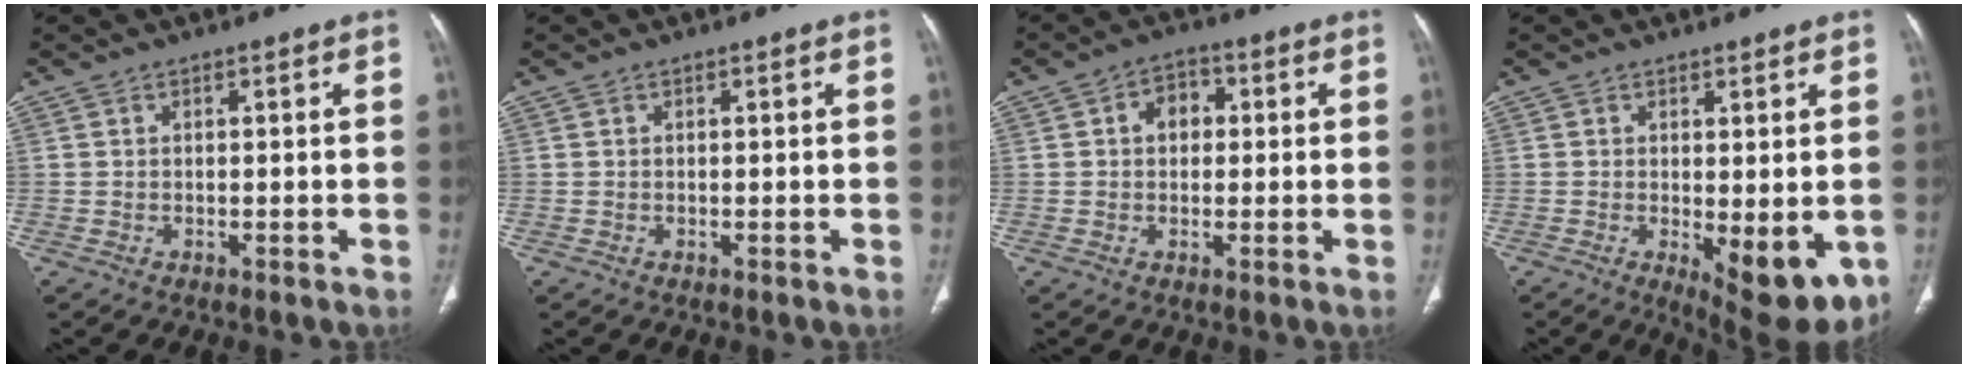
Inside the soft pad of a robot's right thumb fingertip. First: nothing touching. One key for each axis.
{"total": 0.0}
{"total": 5.2, "fx": 0.8, "fy": 4.0, "fz": 3.2, "tx": -0.028, "ty": 0.011, "tz": 0.007}
{"total": 10.0, "fx": -2.2, "fy": 3.9, "fz": 8.9, "tx": -0.107, "ty": -0.023, "tz": -0.018}